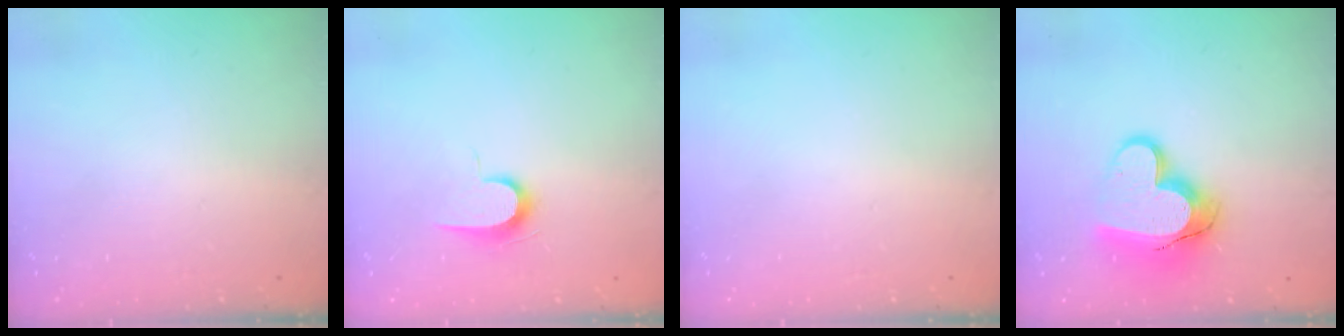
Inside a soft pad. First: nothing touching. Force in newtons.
{"total": 6.4, "press": 6.3, "slide": 0.7}
{"total": 0.0}
{"total": 16.2, "press": 16.2, "slide": 1.3}